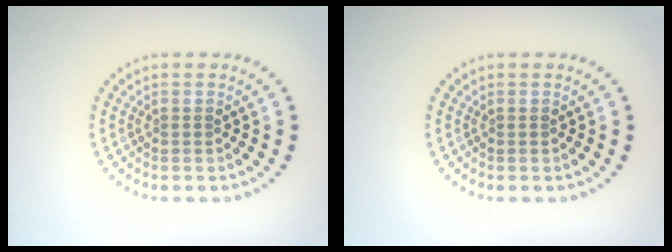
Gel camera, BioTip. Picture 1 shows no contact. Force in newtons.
{"total": 0.0}